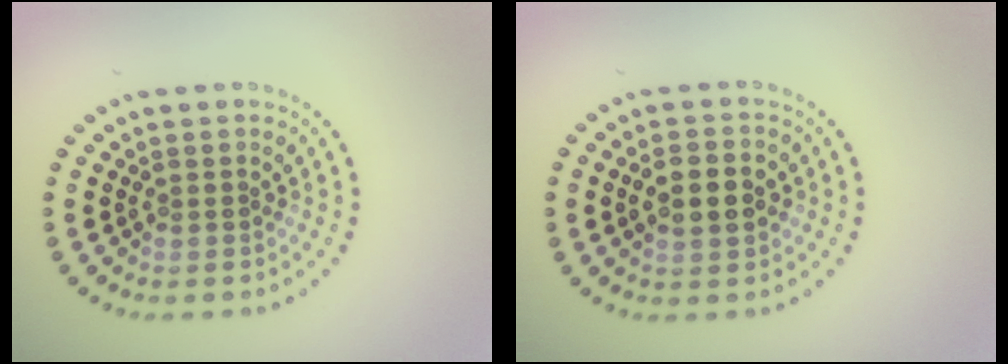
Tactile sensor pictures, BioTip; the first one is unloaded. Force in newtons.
{"total": 4.2, "press": 4.2, "slide": 0.3}